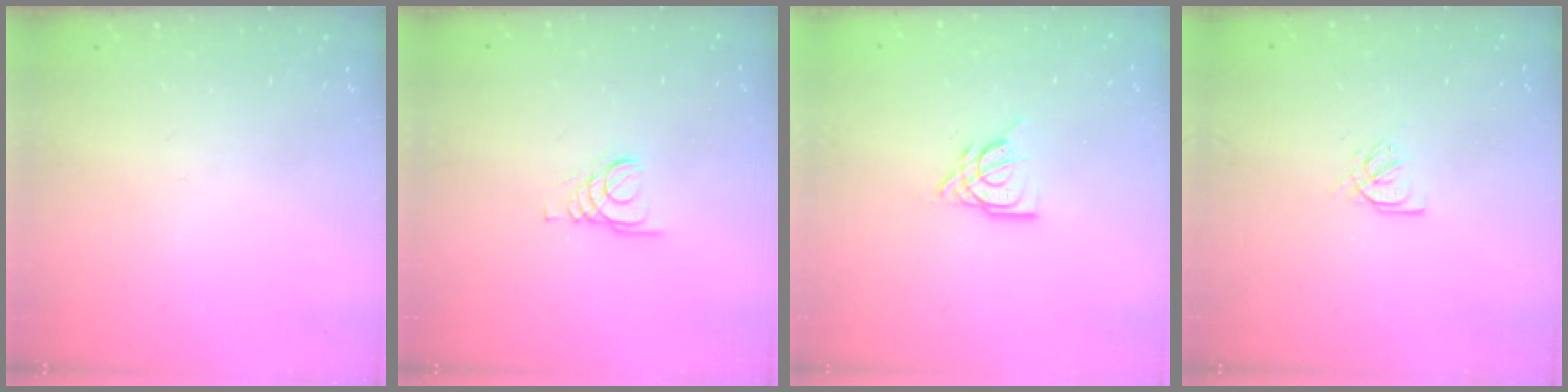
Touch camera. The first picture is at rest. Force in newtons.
{"total": 1.4, "press": 1.4, "slide": 0.2}
{"total": 9.2, "press": 9.1, "slide": 0.8}
{"total": 3.5, "press": 3.5, "slide": 0.2}